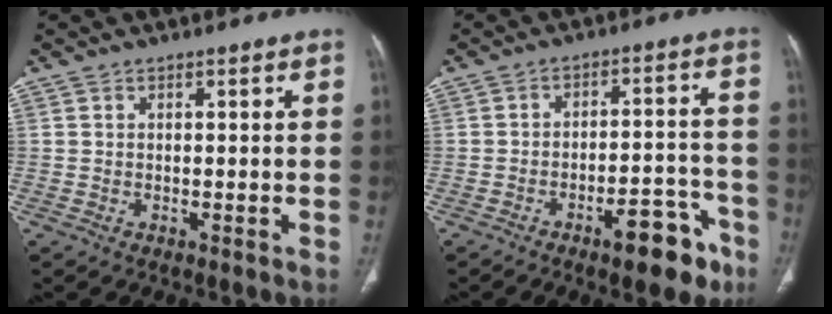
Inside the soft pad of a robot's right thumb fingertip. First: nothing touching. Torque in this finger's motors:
{"motor_torque": [1.40, 1.64, 0.04, -0.17, 0.22]}